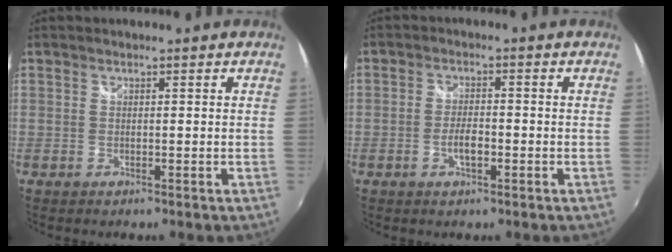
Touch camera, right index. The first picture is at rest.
{"total": 3.6, "force": [-1.4, 1.4, 3.0], "torque": [-0.062, 0.000, -0.026]}